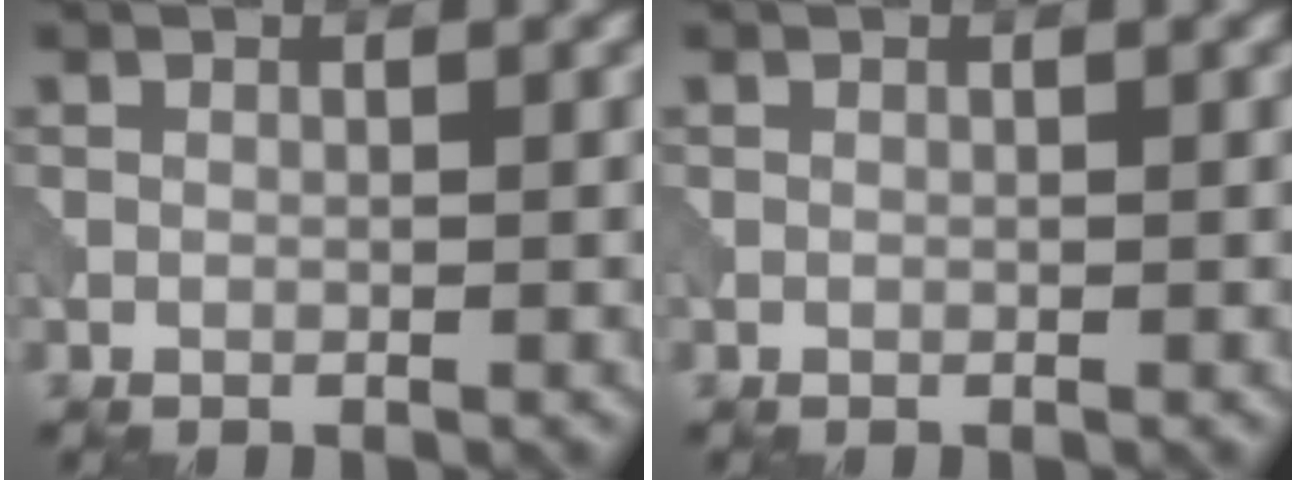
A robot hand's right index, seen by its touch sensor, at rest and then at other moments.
{"total": 0.0}